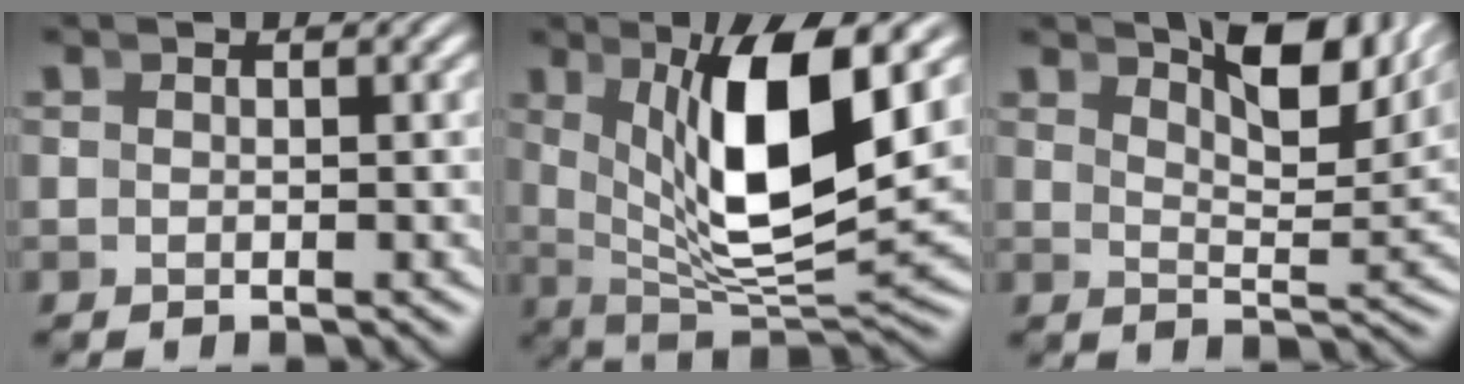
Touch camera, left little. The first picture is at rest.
{"total": 11.5, "force": [2.4, 4.3, 10.4], "torque": [-0.166, -0.011, 0.052]}
{"total": 6.9, "force": [5.2, 0.5, 4.5], "torque": [-0.055, 0.004, 0.078]}